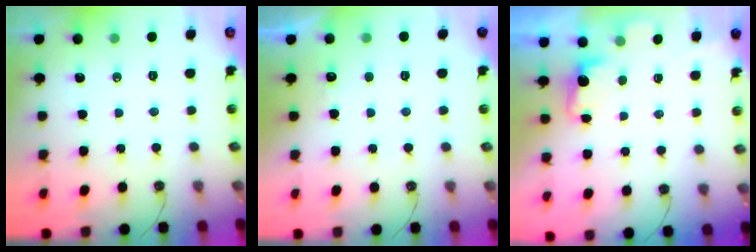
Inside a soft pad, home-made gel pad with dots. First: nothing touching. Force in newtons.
{"total": 2.8, "press": 2.6, "slide": 1.0}
{"total": 1.3, "press": 1.0, "slide": 0.8}